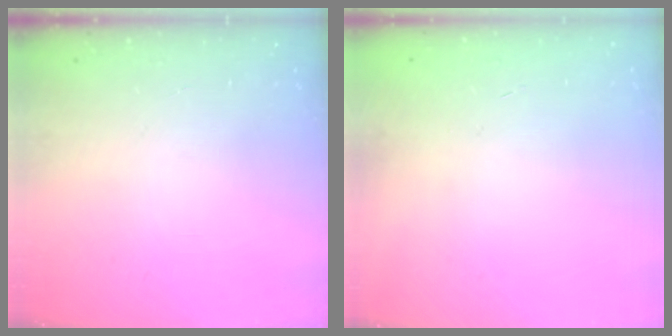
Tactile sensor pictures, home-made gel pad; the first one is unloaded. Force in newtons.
{"total": 0.6, "press": 0.5, "slide": 0.2}